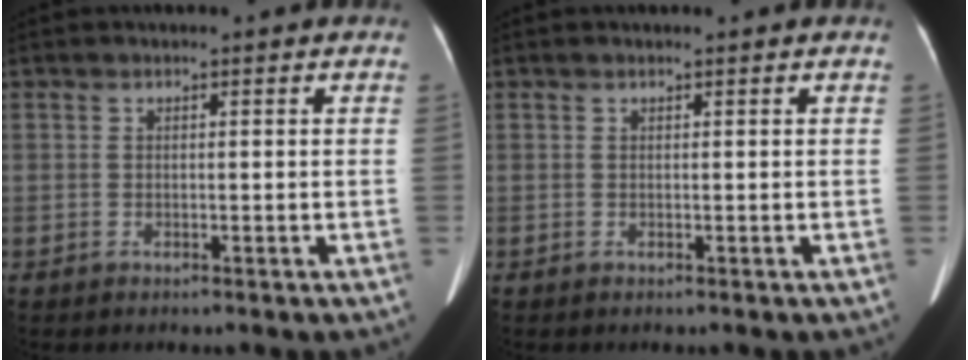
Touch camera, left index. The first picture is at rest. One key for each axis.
{"total": 0.0}